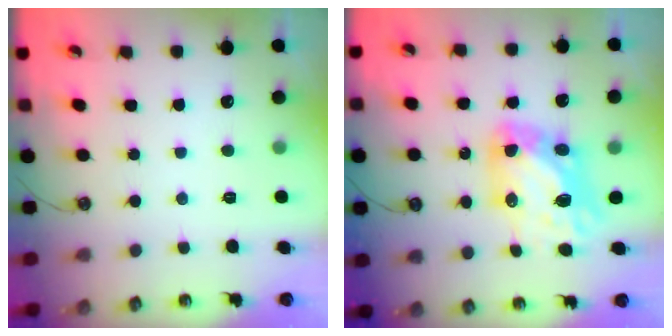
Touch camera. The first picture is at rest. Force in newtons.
{"total": 11.5, "press": 11.5, "slide": 0.9}